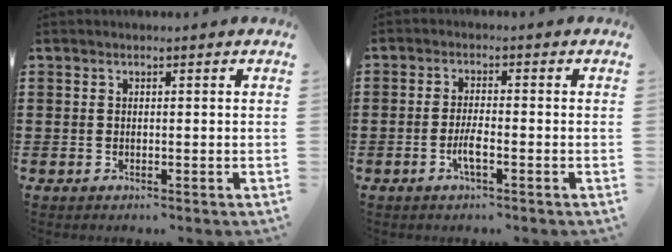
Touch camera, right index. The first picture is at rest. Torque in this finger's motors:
{"motor_torque": [0.56, -0.35, 0.10, 0.05]}